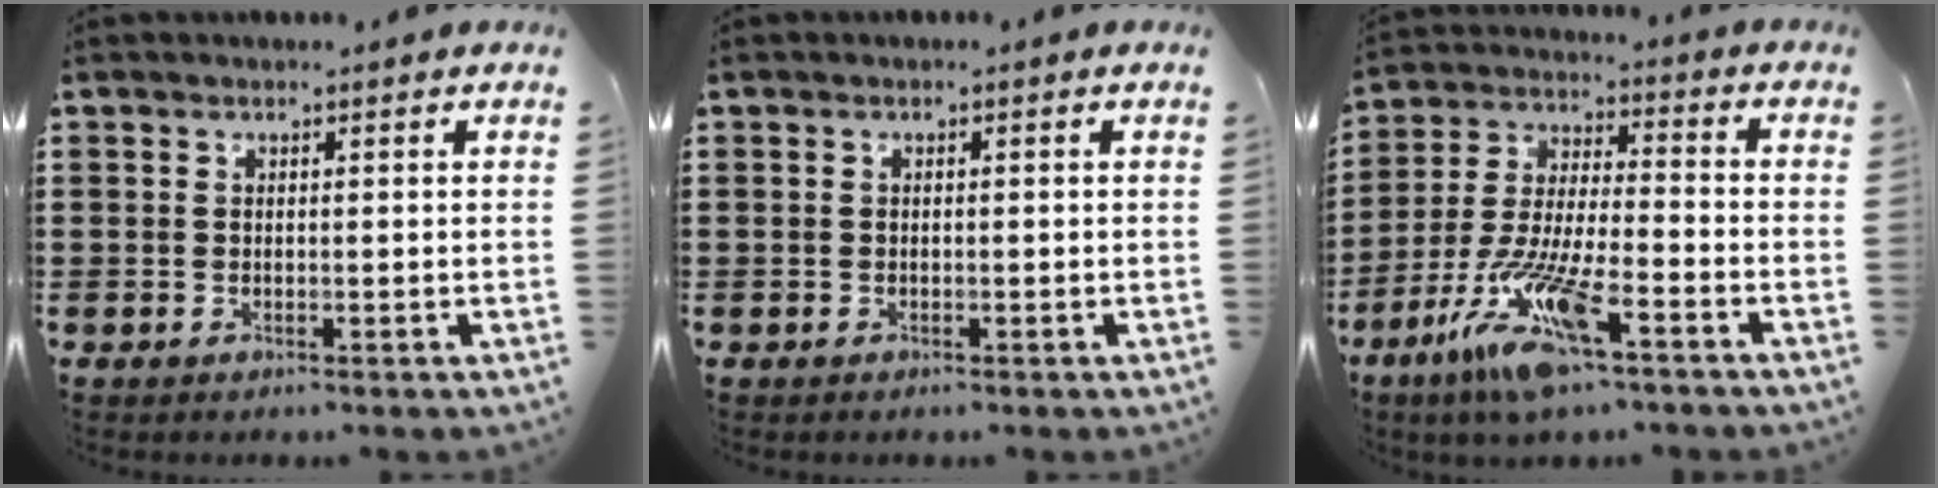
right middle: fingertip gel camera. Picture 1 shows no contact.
{"total": 0.0}
{"total": 12.5, "force": [-8.2, 1.7, 9.3], "torque": [-0.199, -0.007, -0.159]}